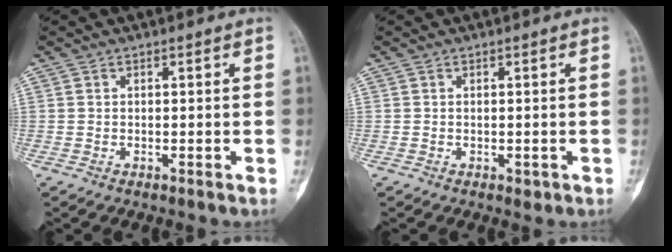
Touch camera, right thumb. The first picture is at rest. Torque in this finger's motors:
{"motor_torque": [0.44, 0.32, -0.10, -0.05, 0.01]}